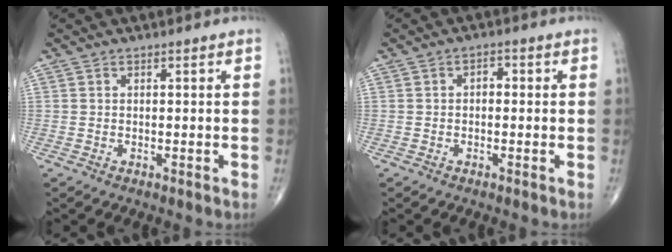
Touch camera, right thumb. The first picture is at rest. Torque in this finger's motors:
{"motor_torque": [-0.19, -0.04, 0.07, 0.13, 0.04]}